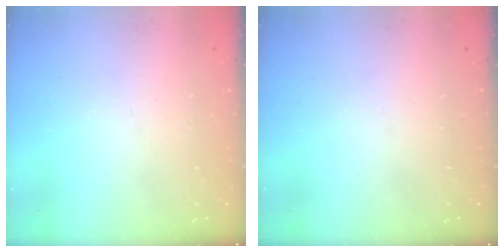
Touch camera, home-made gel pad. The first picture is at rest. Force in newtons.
{"total": 0.0}